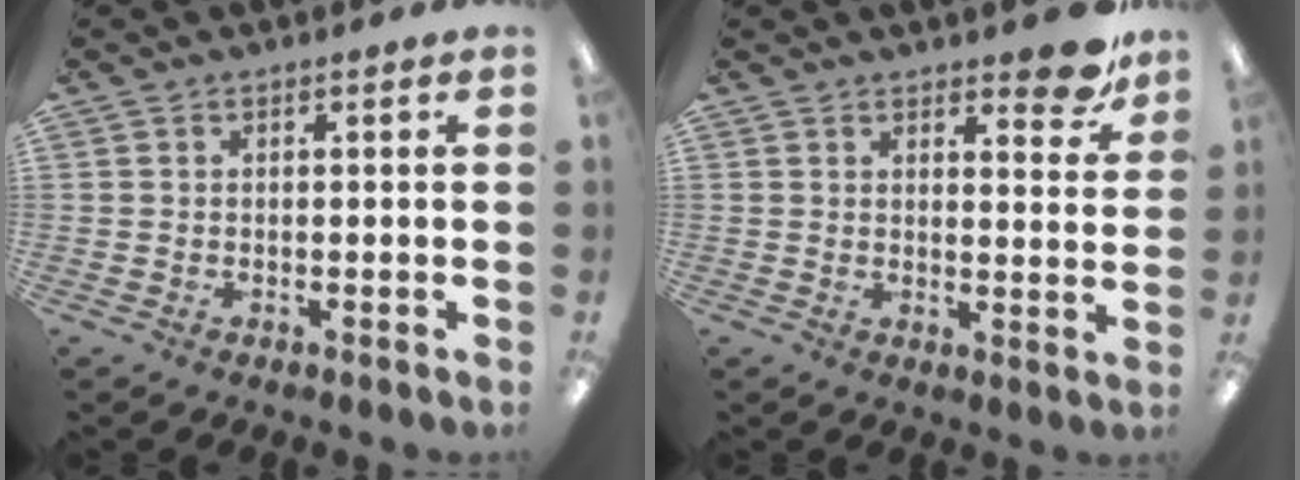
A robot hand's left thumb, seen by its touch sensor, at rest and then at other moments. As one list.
[{"total": 8.1, "force": [6.2, 3.0, 4.3], "torque": [-0.037, -0.042, 0.102]}]